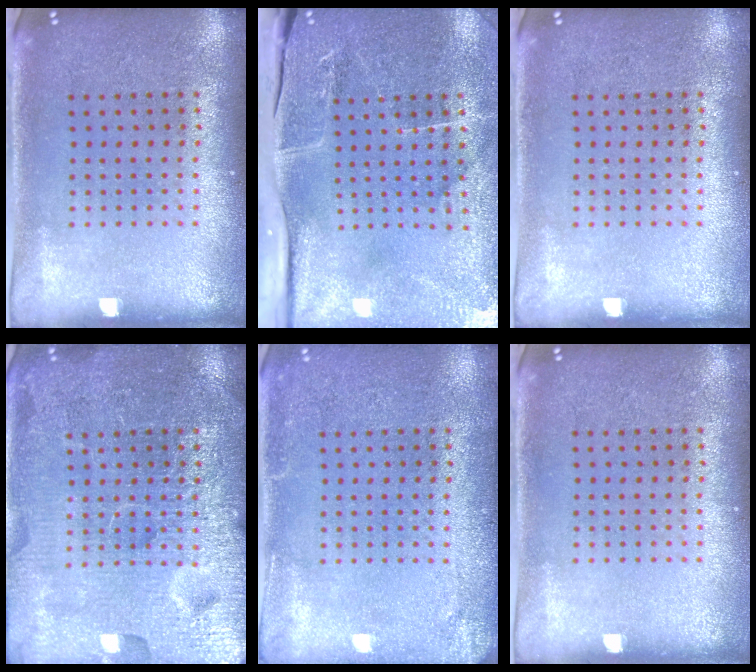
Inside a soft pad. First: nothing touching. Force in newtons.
{"total": 4.2, "press": 3.8, "slide": 1.9}
{"total": 0.0}
{"total": 7.2, "press": 7.1, "slide": 1.0}
{"total": 2.0, "press": 1.9, "slide": 0.1}
{"total": 0.0}